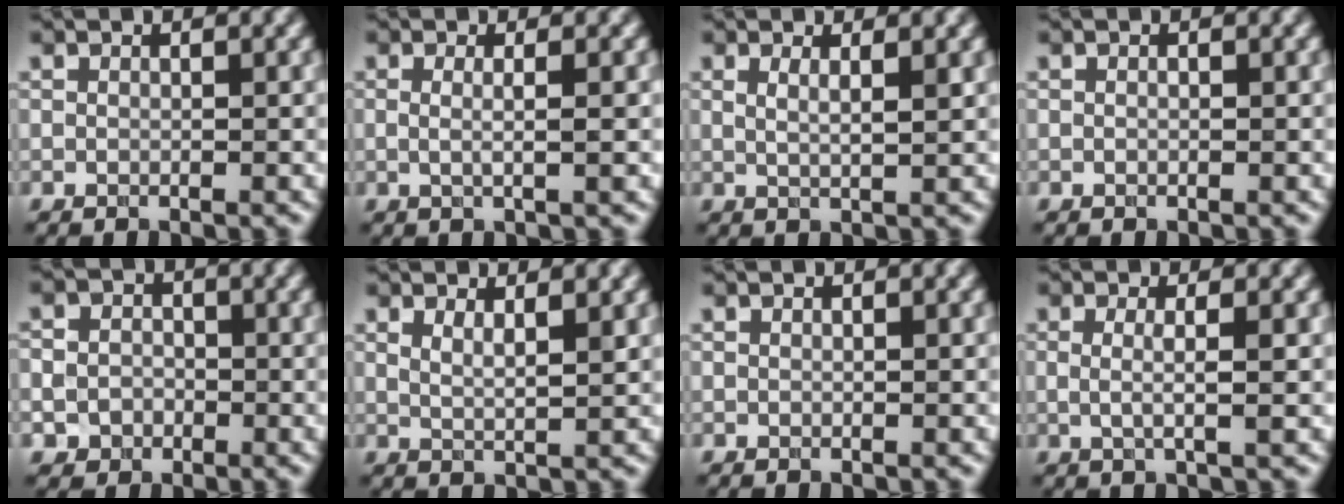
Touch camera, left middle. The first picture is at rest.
{"total": 2.2, "force": [0.1, 0.7, 2.1], "torque": [-0.030, -0.007, -0.009]}
{"total": 2.1, "force": [1.0, 0.7, 1.7], "torque": [-0.019, -0.001, 0.012]}
{"total": 0.0}
{"total": 3.6, "force": [-0.9, 3.2, 1.4], "torque": [0.004, 0.004, -0.030]}
{"total": 2.2, "force": [1.3, 0.7, 1.7], "torque": [-0.019, -0.004, 0.020]}
{"total": 0.0}
{"total": 2.4, "force": [0.0, 0.6, 2.3], "torque": [-0.042, -0.004, -0.003]}